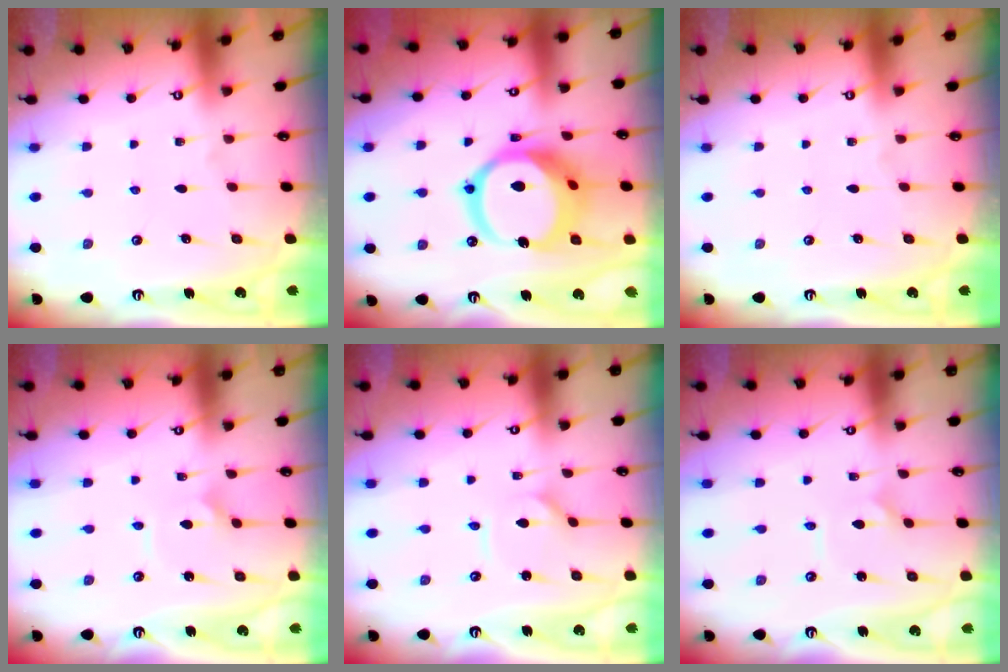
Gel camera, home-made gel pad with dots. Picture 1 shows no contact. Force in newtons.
{"total": 17.2, "press": 17.1, "slide": 2.0}
{"total": 0.0}
{"total": 2.9, "press": 2.9, "slide": 0.1}
{"total": 1.3, "press": 1.2, "slide": 0.1}
{"total": 1.9, "press": 1.9, "slide": 0.0}